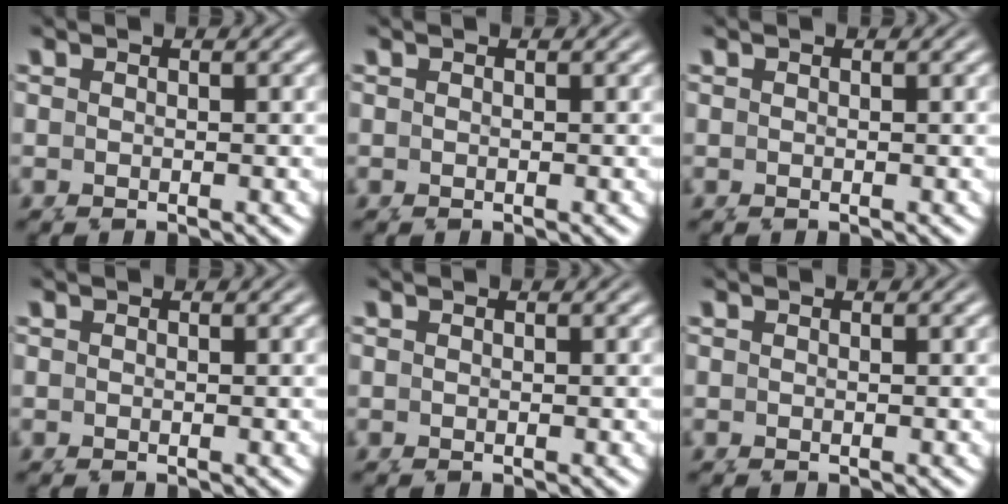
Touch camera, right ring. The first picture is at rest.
{"total": 0.0}
{"total": 0.0}
{"total": 0.0}
{"total": 0.0}
{"total": 0.0}